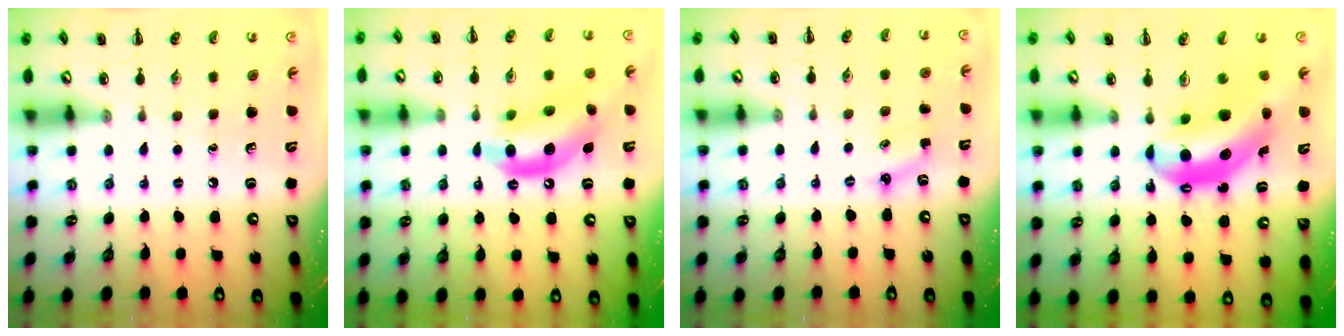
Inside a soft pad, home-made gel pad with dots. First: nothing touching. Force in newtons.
{"total": 13.8, "press": 13.3, "slide": 3.4}
{"total": 2.9, "press": 2.8, "slide": 0.9}
{"total": 11.1, "press": 10.7, "slide": 2.9}